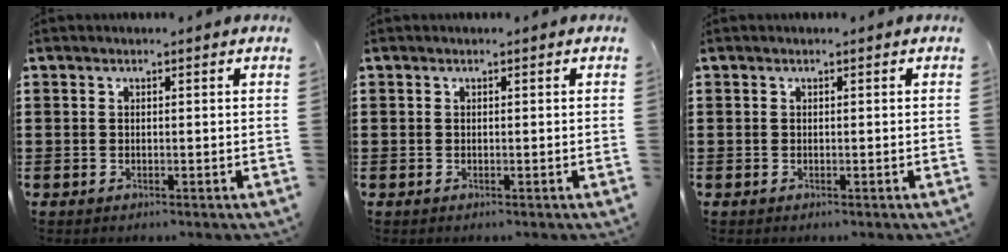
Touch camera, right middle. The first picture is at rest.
{"total": 0.0}
{"total": 0.0}